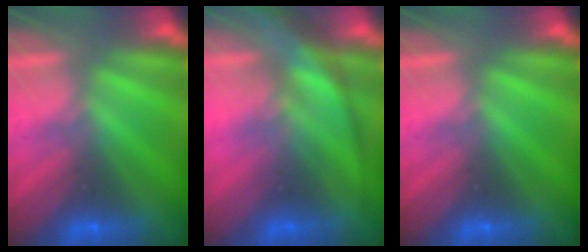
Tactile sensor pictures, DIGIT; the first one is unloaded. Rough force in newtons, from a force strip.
{"total": 3.2}
{"total": 0.0}